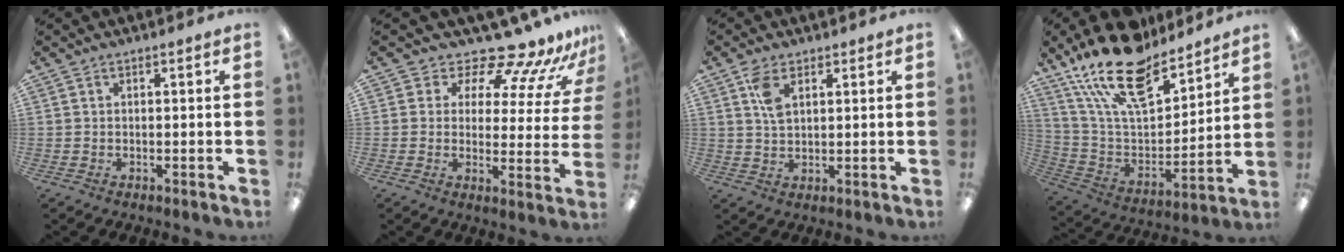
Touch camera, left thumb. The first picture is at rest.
{"total": 11.4, "force": [10.5, 2.7, 3.8], "torque": [-0.072, -0.091, 0.181]}
{"total": 5.2, "force": [2.7, 2.7, 3.5], "torque": [-0.070, 0.002, 0.049]}
{"total": 21.8, "force": [16.3, 8.7, 11.6], "torque": [-0.220, -0.097, 0.290]}